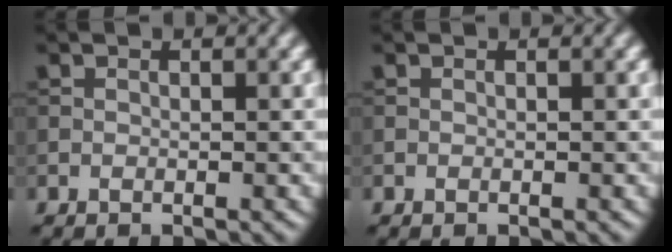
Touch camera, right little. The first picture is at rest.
{"total": 0.0}